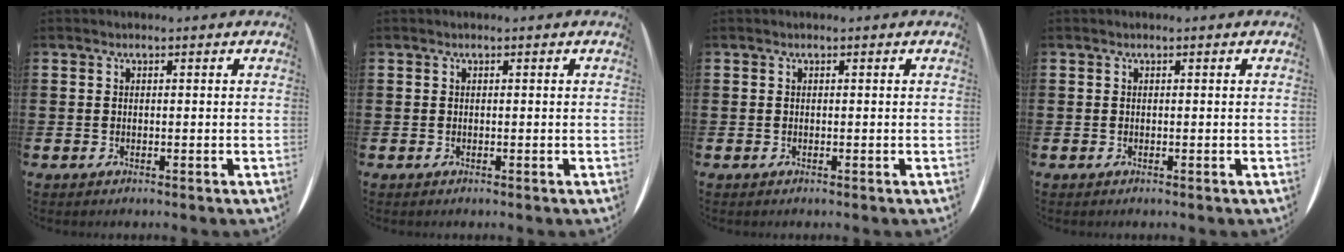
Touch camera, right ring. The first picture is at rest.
{"total": 0.0}
{"total": 0.0}
{"total": 0.0}